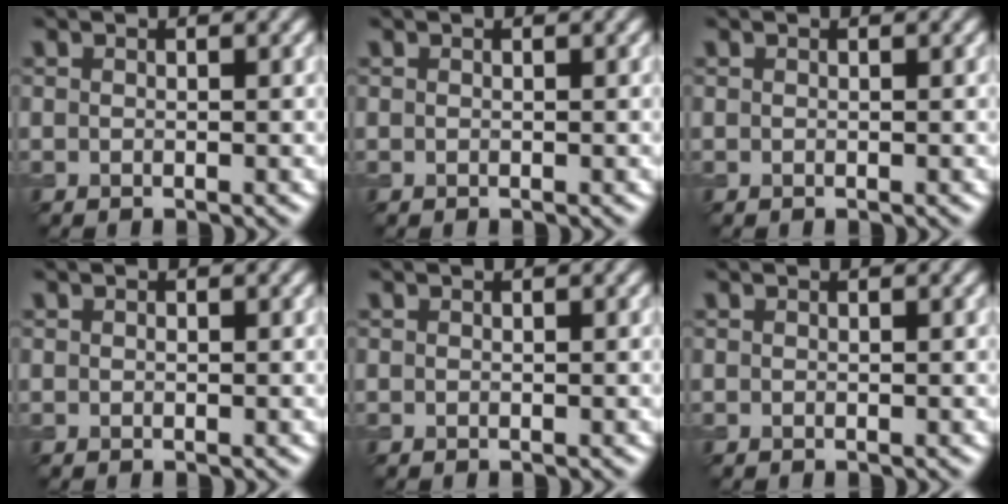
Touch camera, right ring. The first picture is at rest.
{"total": 0.0}
{"total": 0.0}
{"total": 0.0}
{"total": 0.0}
{"total": 0.0}